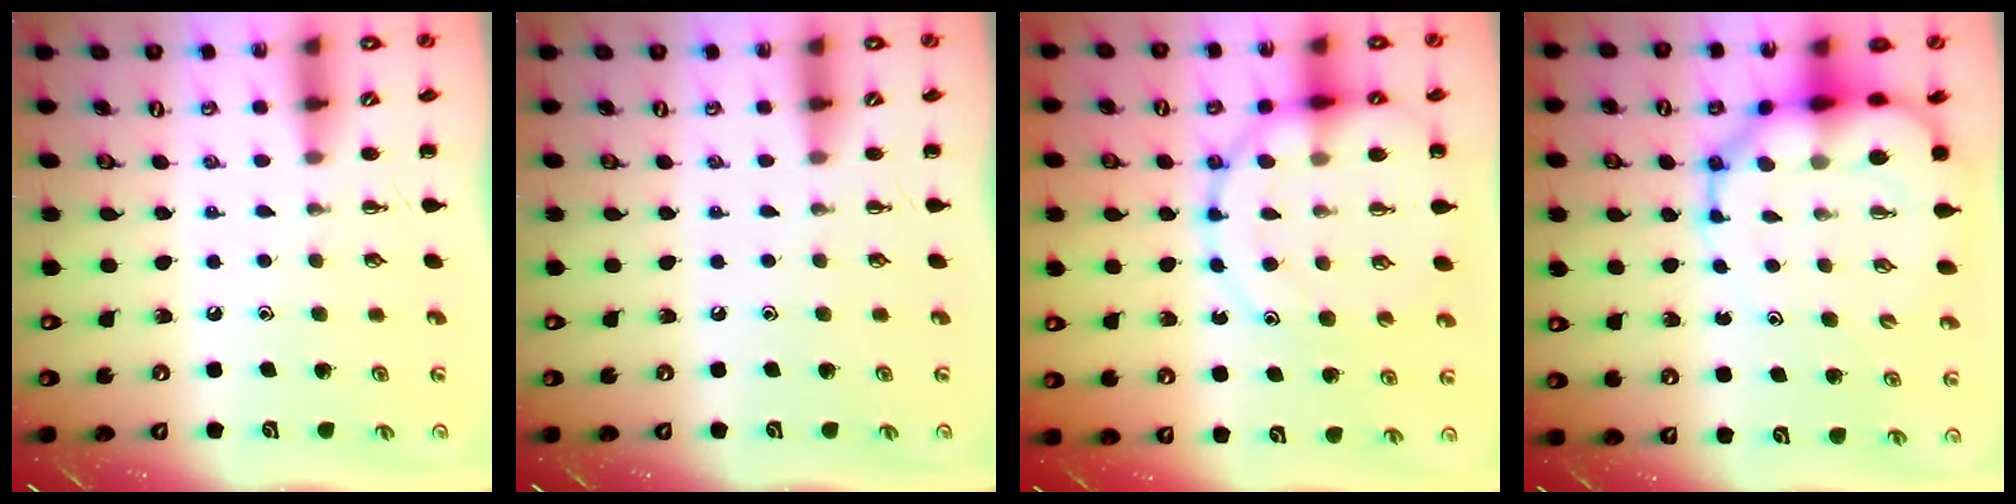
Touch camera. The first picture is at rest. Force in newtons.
{"total": 0.0}
{"total": 15.9, "press": 15.8, "slide": 2.4}
{"total": 13.3, "press": 12.8, "slide": 3.7}